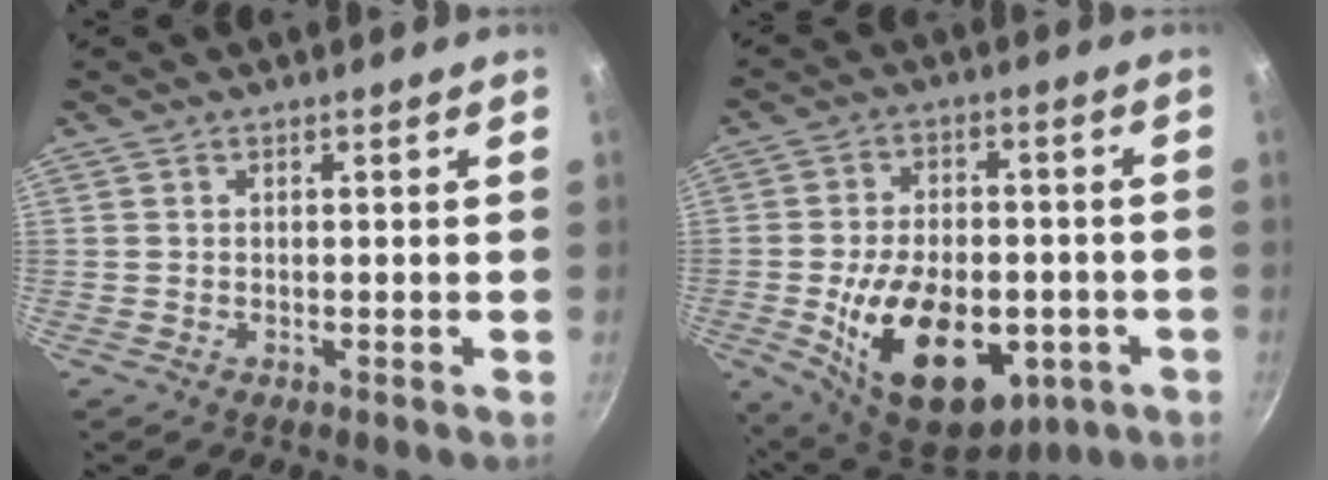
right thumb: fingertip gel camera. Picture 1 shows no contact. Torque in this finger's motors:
{"motor_torque": [-0.09, 1.35, 1.68, -0.84, 0.37]}